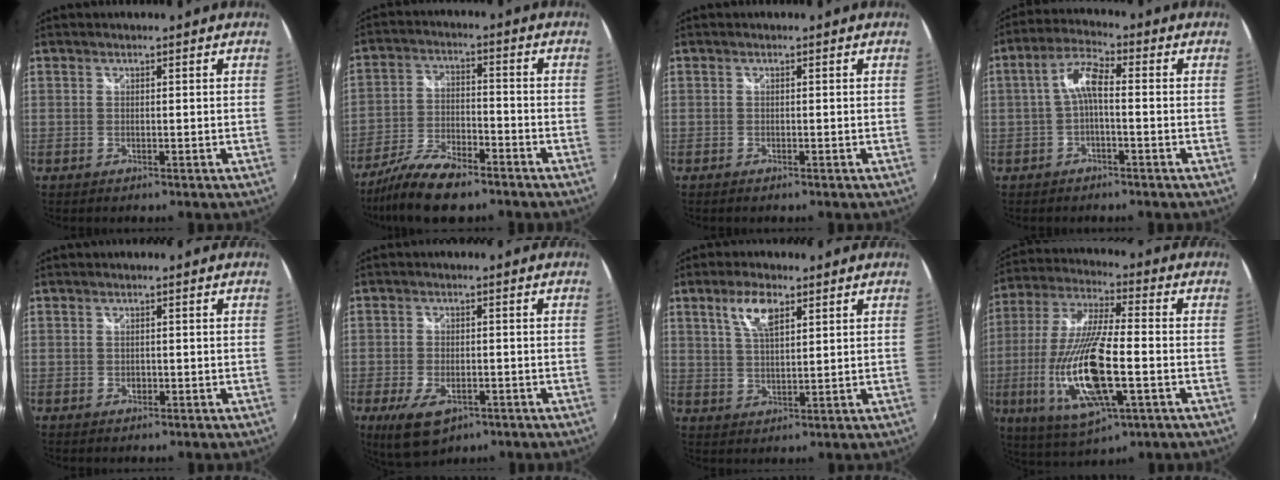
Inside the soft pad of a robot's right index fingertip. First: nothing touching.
{"total": 12.3, "force": [-9.5, 3.7, 6.8], "torque": [-0.152, -0.020, -0.177]}
{"total": 0.5, "force": [-0.4, 0.1, 0.2], "torque": [-0.006, -0.003, -0.009]}
{"total": 5.5, "force": [-0.7, 1.6, 5.2], "torque": [-0.112, 0.017, -0.015]}
{"total": 0.8, "force": [-0.2, 0.7, 0.3], "torque": [-0.004, -0.003, -0.003]}
{"total": 8.6, "force": [-4.4, 4.5, 5.9], "torque": [-0.132, -0.021, -0.073]}
{"total": 6.2, "force": [3.3, 2.2, 4.8], "torque": [-0.091, 0.007, 0.064]}
{"total": 19.9, "force": [-5.2, 5.4, 18.5], "torque": [-0.378, -0.029, -0.089]}